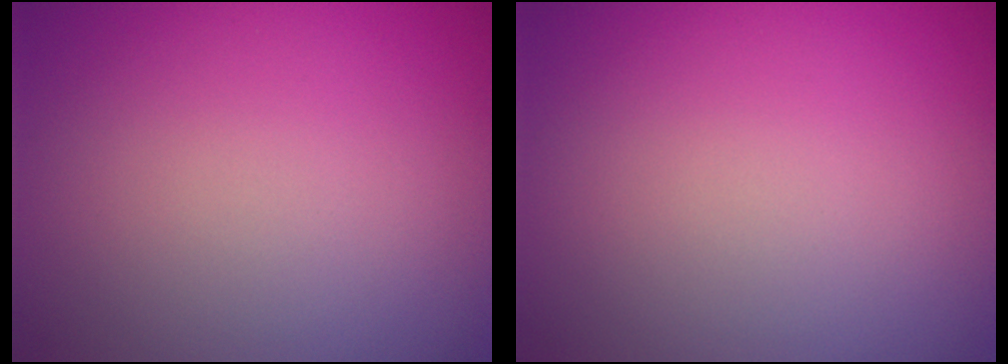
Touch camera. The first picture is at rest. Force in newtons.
{"total": 0.0}